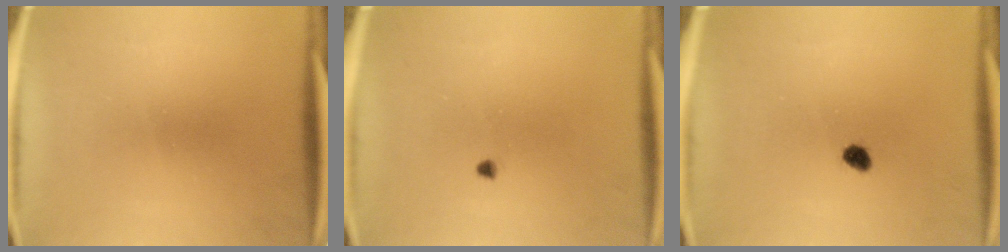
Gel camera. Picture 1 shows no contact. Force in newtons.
{"total": 0.7}
{"total": 2.0}